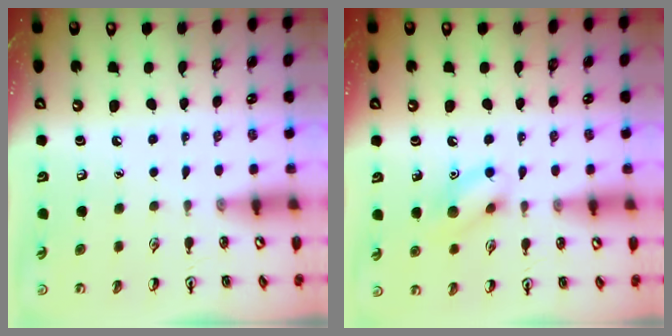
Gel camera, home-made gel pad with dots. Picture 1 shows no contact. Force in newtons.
{"total": 9.5, "press": 9.5, "slide": 0.6}